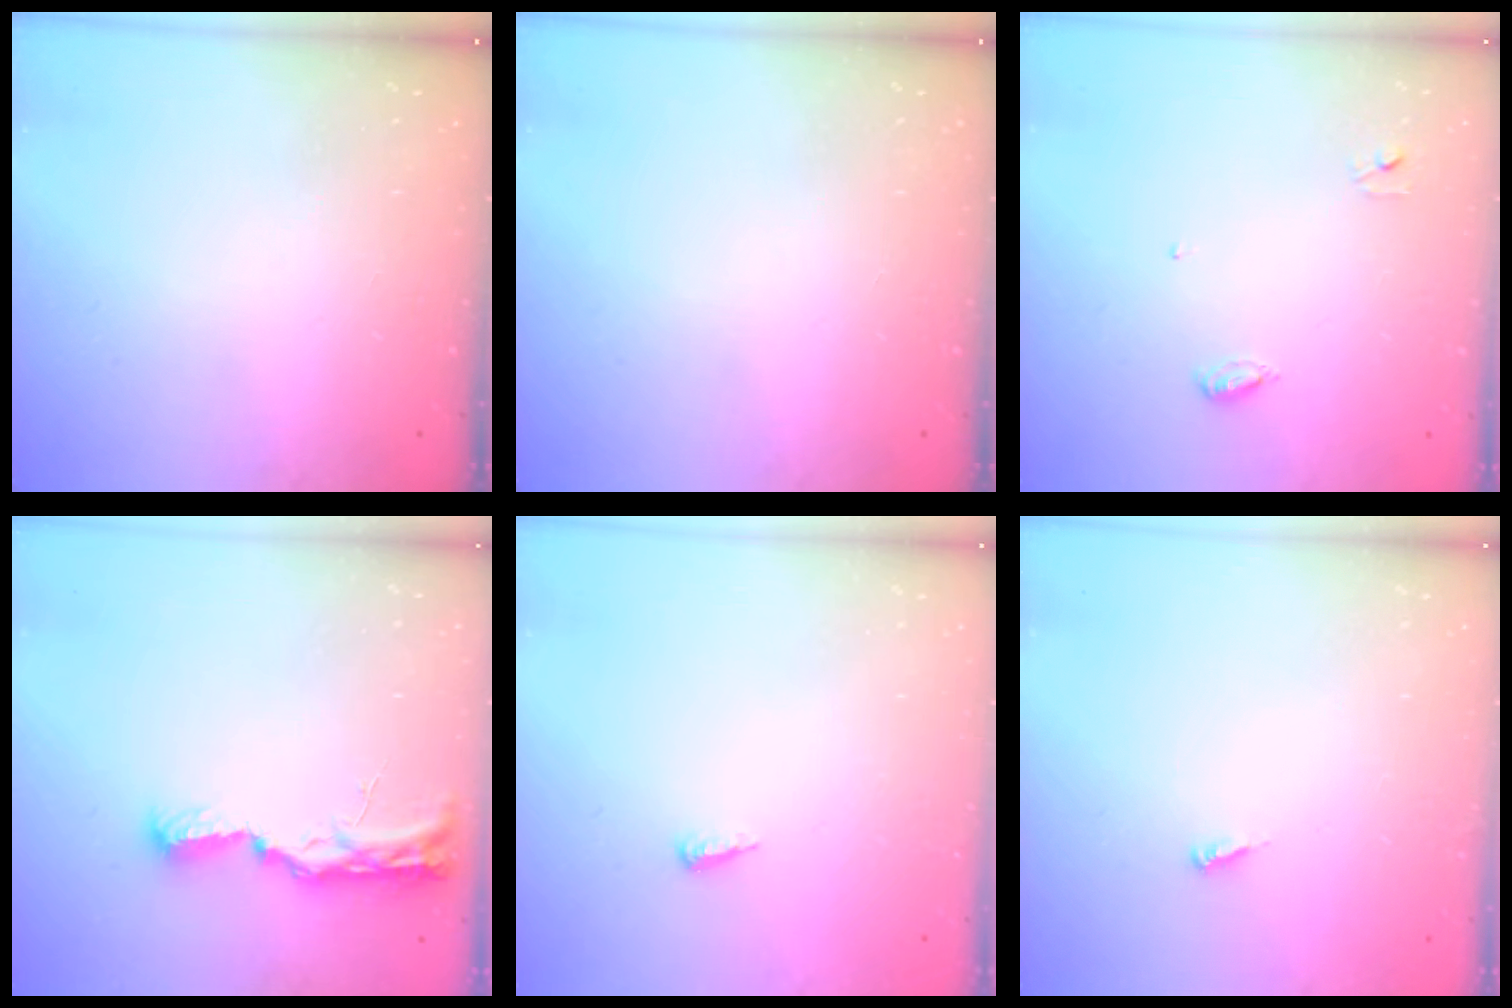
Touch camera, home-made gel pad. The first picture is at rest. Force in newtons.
{"total": 0.0}
{"total": 3.4, "press": 3.4, "slide": 0.2}
{"total": 11.0, "press": 9.9, "slide": 5.0}
{"total": 4.1, "press": 4.1, "slide": 0.4}
{"total": 2.1, "press": 2.1, "slide": 0.1}